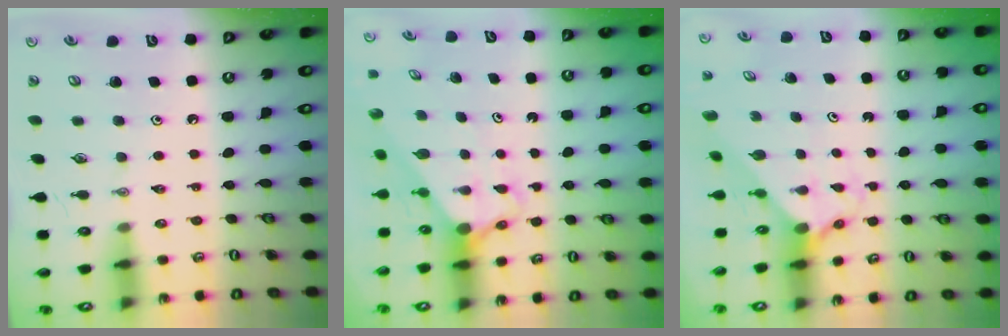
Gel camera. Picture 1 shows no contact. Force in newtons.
{"total": 2.8, "press": 2.8, "slide": 0.0}
{"total": 1.8, "press": 1.8, "slide": 0.1}